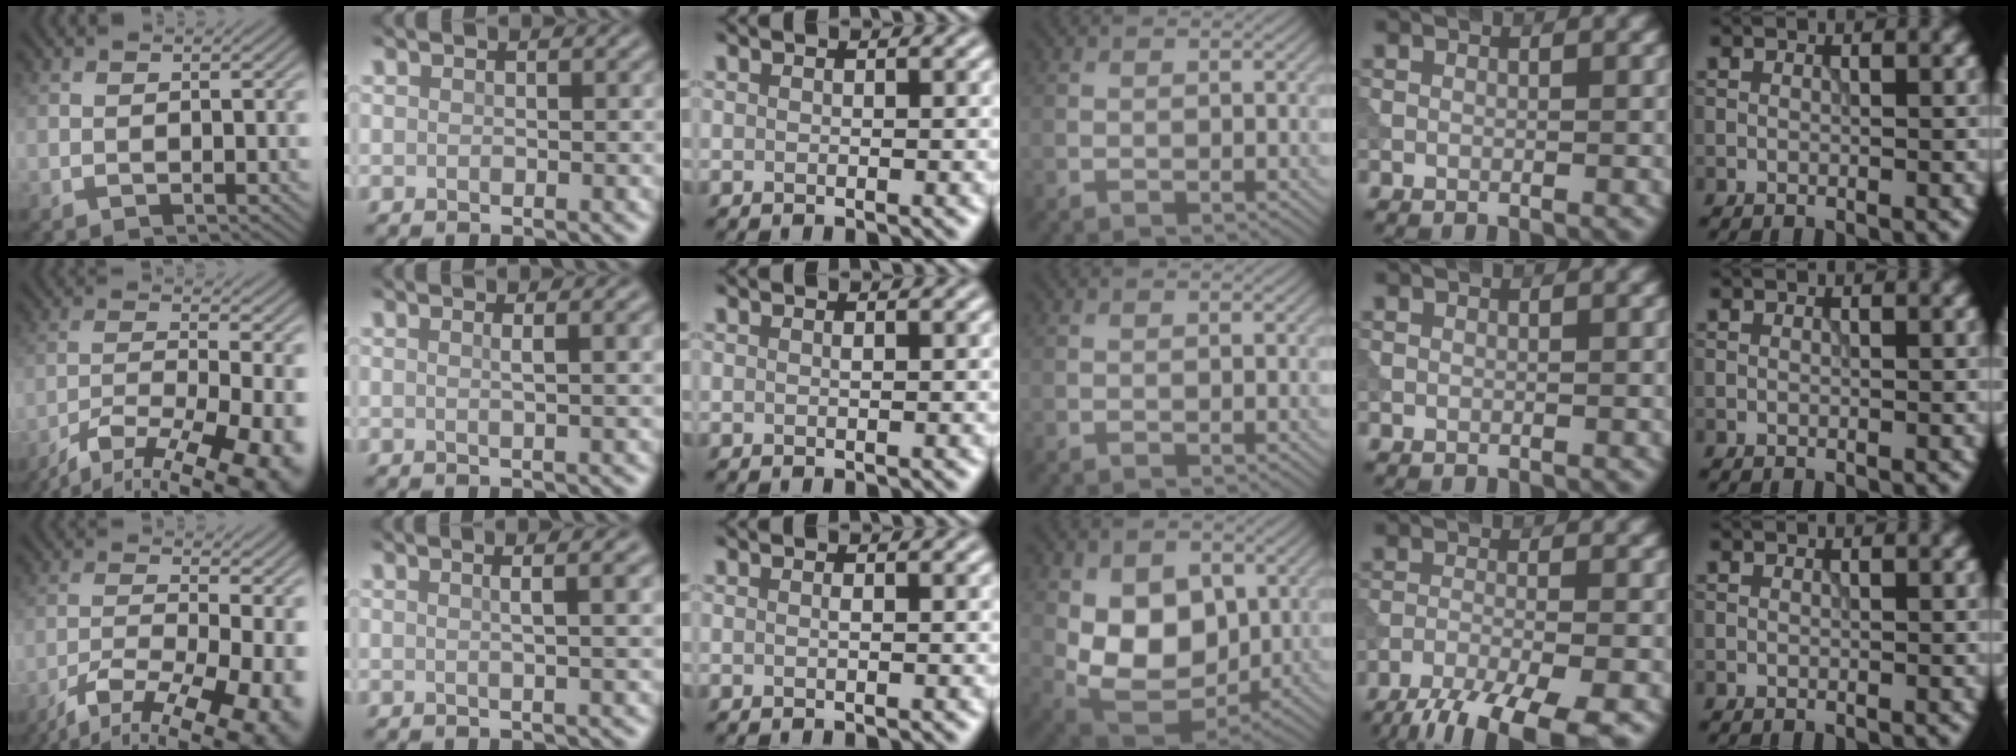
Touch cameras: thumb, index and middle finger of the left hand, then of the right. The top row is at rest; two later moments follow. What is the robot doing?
{"motion": "extract", "object": "tissue"}